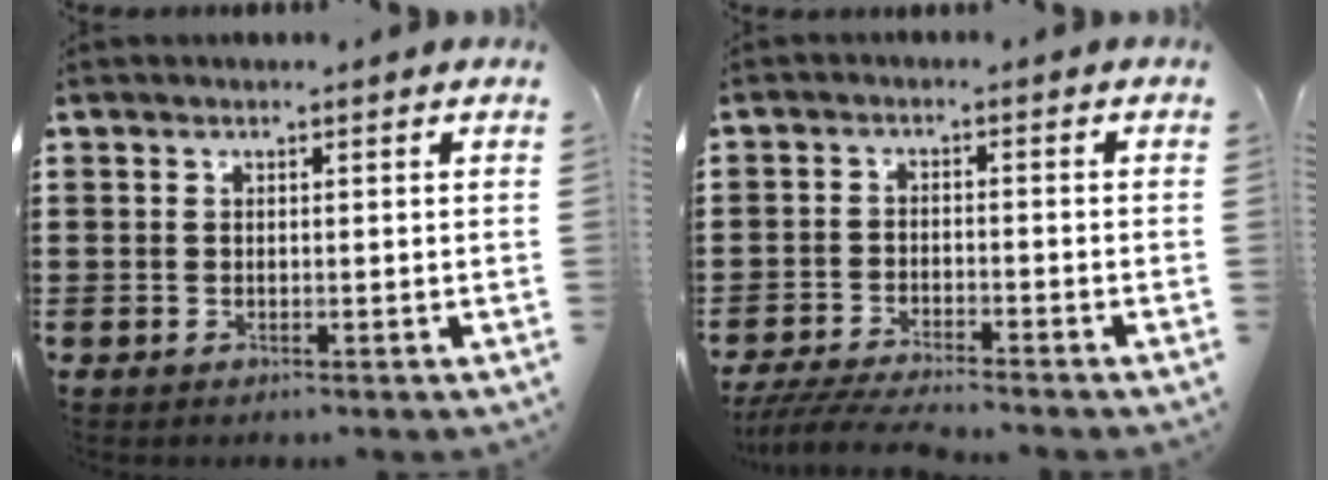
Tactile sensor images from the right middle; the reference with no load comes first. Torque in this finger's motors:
{"motor_torque": [0.03, -0.03, 0.05, 0.03]}